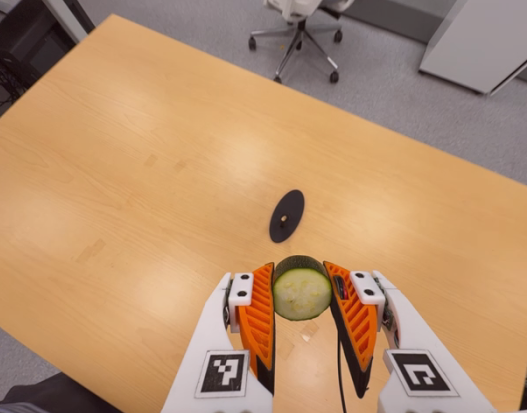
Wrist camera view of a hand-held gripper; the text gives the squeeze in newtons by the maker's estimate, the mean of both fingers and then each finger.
{"total": 10.6, "left": 9.8, "right": 11.5}